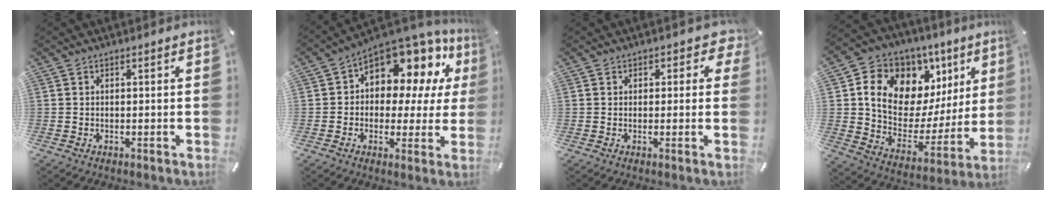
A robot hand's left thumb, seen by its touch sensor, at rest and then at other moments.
{"total": 10.5, "force": [6.4, 6.4, 5.2], "torque": [-0.085, -0.072, 0.115]}
{"total": 2.9, "force": [0.9, 2.2, 1.7], "torque": [-0.011, 0.000, 0.009]}
{"total": 14.1, "force": [7.3, 10.4, 6.2], "torque": [-0.100, -0.060, 0.130]}